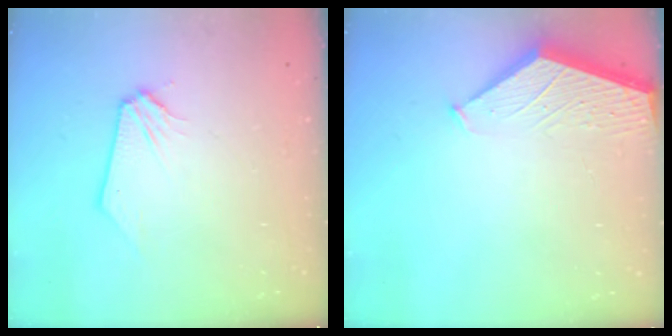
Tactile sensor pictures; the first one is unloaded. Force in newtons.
{"total": 1.9, "press": 1.9, "slide": 0.2}